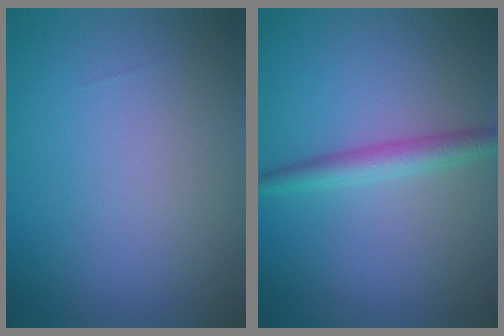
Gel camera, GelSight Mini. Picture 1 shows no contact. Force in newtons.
{"total": 2.6, "press": 2.6, "slide": 0.1}